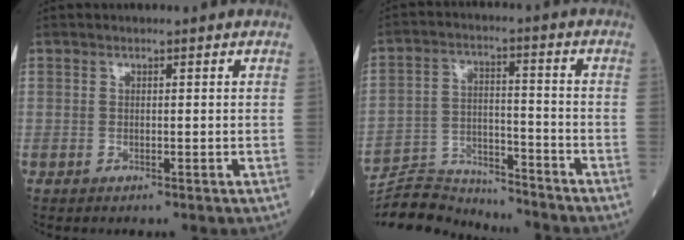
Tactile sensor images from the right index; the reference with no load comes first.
{"total": 11.2, "force": [-11.1, 1.1, 0.2], "torque": [-0.008, 0.028, -0.193]}